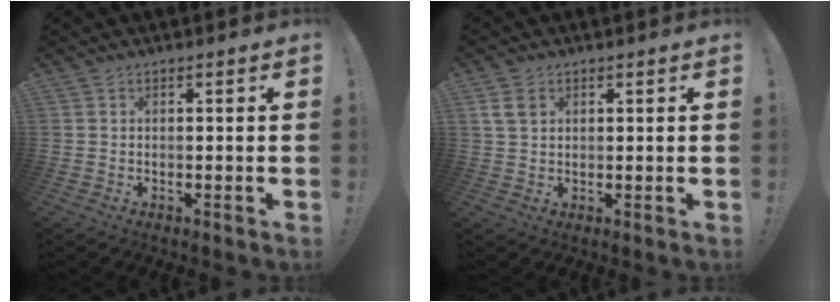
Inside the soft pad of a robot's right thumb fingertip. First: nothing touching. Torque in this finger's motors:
{"motor_torque": [-0.08, 0.08, 0.07, -0.07, 0.00]}